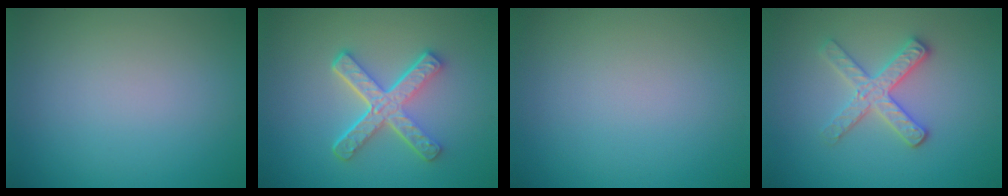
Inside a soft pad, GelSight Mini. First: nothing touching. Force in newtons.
{"total": 5.4, "press": 3.8, "slide": 3.8}
{"total": 0.0}
{"total": 3.1, "press": 2.9, "slide": 1.2}